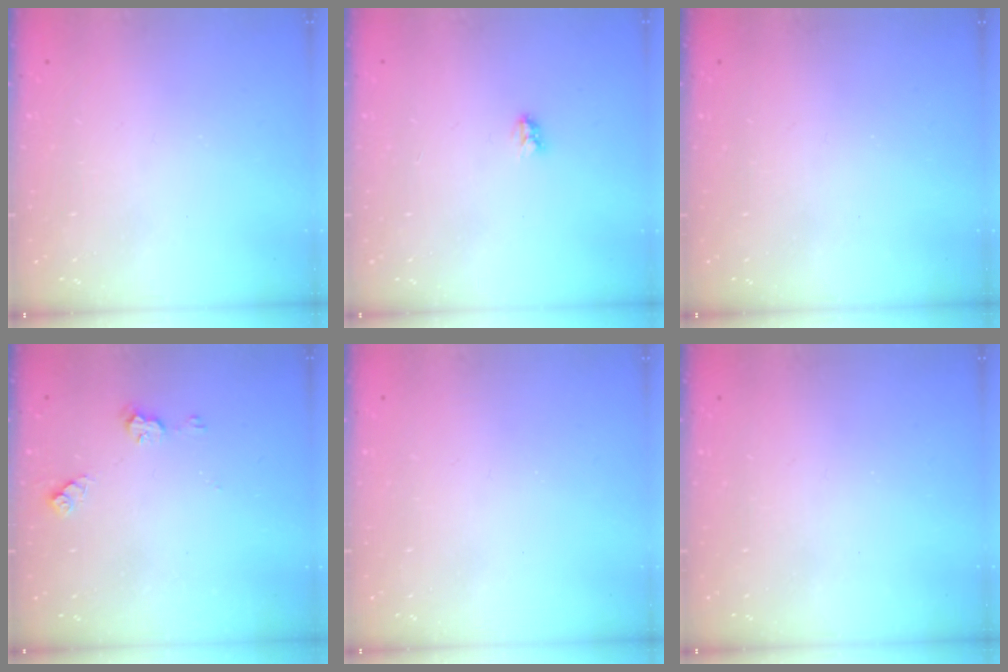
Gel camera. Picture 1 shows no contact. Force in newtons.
{"total": 2.9, "press": 2.9, "slide": 0.3}
{"total": 0.0}
{"total": 5.1, "press": 5.0, "slide": 0.6}
{"total": 0.0}
{"total": 0.0}